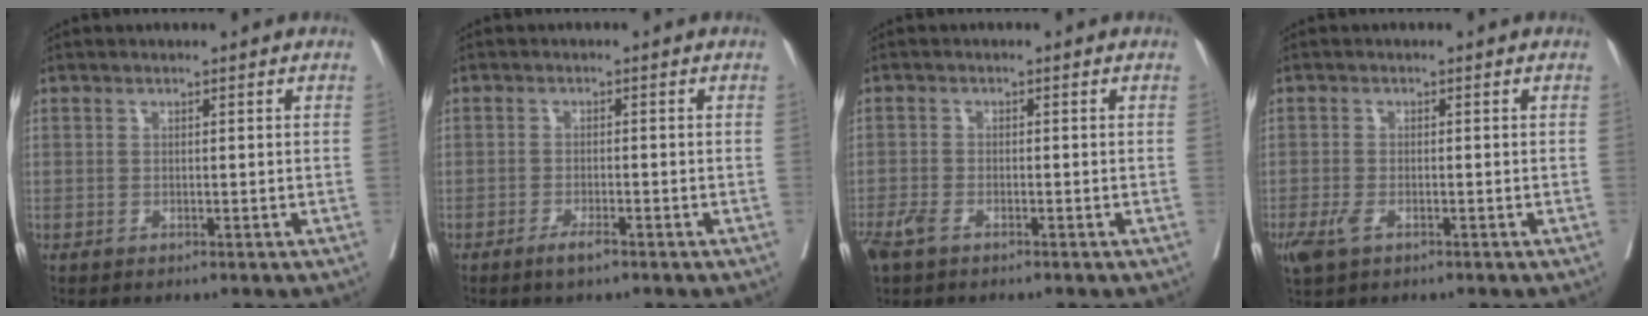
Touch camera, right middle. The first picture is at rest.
{"total": 2.2, "force": [-1.5, 0.3, 1.5], "torque": [-0.030, -0.002, -0.027]}
{"total": 3.0, "force": [-1.9, 1.2, 1.9], "torque": [-0.045, -0.004, -0.036]}
{"total": 3.2, "force": [-1.6, 1.4, 2.3], "torque": [-0.055, -0.006, -0.026]}